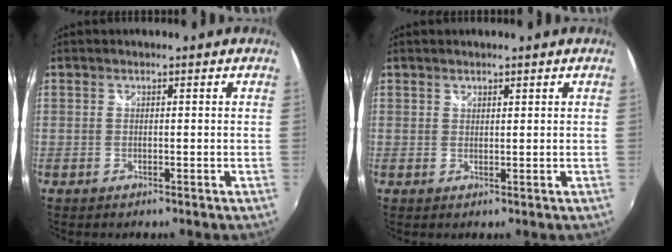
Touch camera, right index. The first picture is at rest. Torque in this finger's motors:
{"motor_torque": [0.38, 0.05, -0.01, 0.00]}